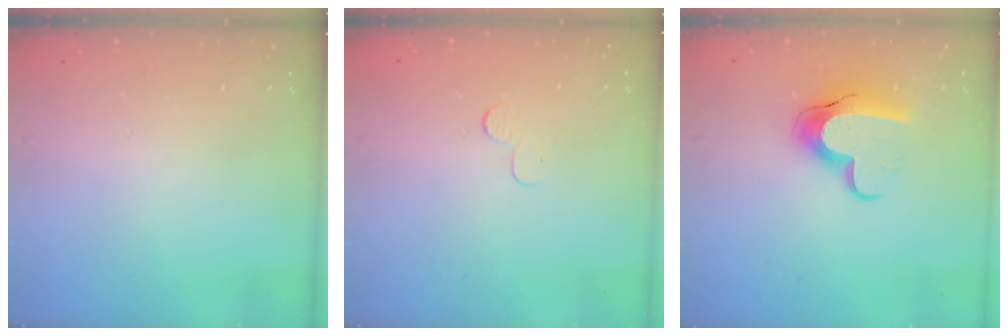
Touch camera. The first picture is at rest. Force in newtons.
{"total": 2.3, "press": 2.3, "slide": 0.2}
{"total": 13.7, "press": 13.6, "slide": 1.0}